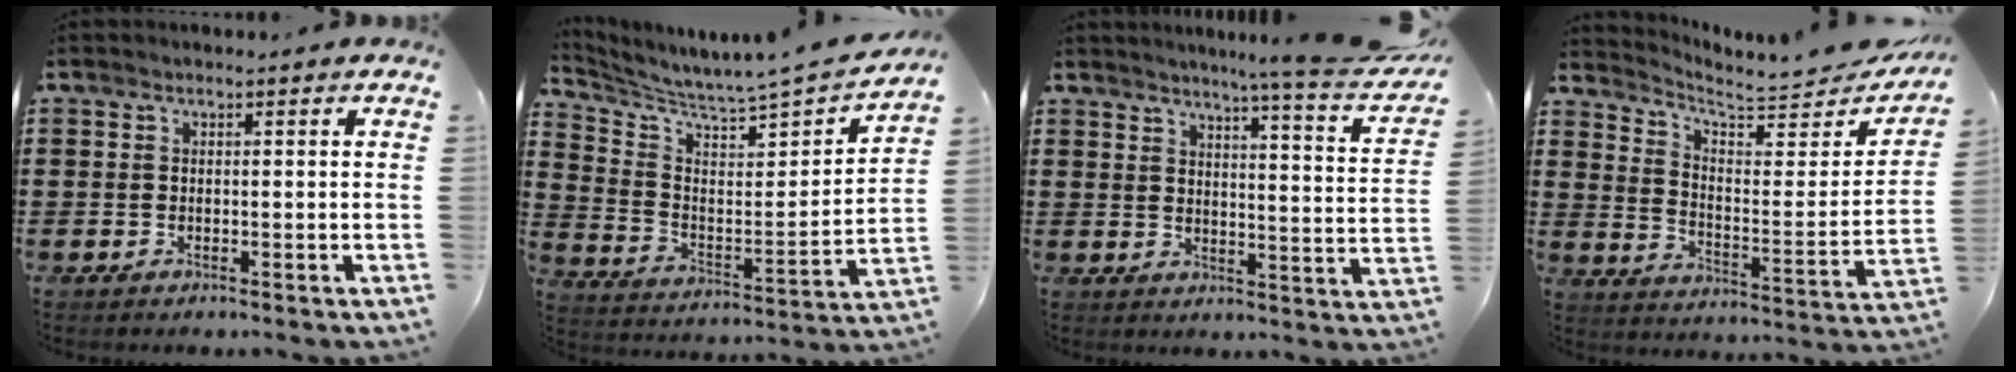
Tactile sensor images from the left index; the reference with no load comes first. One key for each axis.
{"total": 3.8, "fx": 3.6, "fy": -0.7, "fz": 1.1, "tx": -0.045, "ty": -0.056, "tz": 0.050}
{"total": 5.5, "fx": 4.7, "fy": -1.1, "fz": 2.7, "tx": -0.059, "ty": -0.045, "tz": 0.069}
{"total": 5.0, "fx": 4.5, "fy": 1.1, "fz": 2.1, "tx": -0.057, "ty": -0.038, "tz": 0.070}